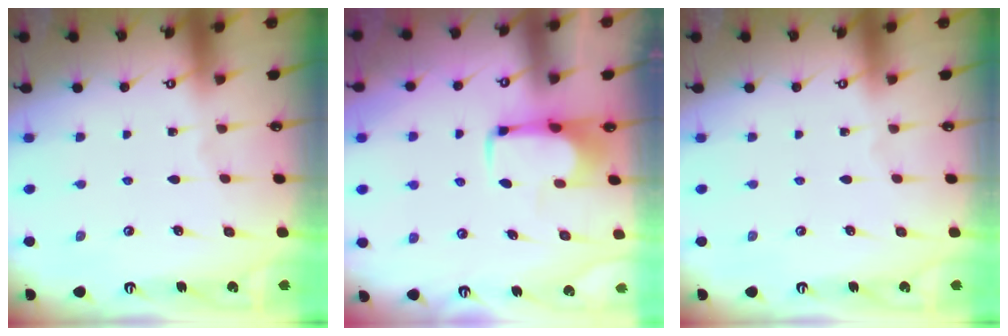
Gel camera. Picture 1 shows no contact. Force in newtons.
{"total": 1.8, "press": 1.7, "slide": 0.5}
{"total": 0.0}